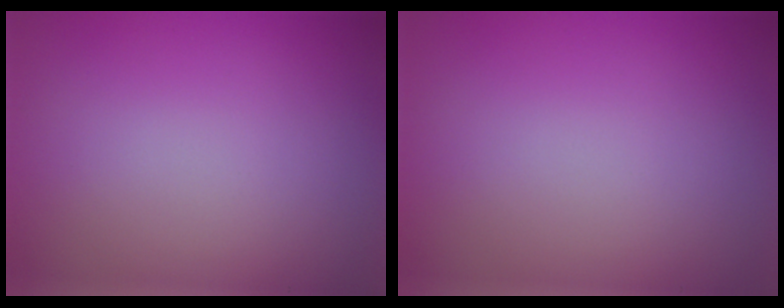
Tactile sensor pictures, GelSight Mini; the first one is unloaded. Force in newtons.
{"total": 0.0}